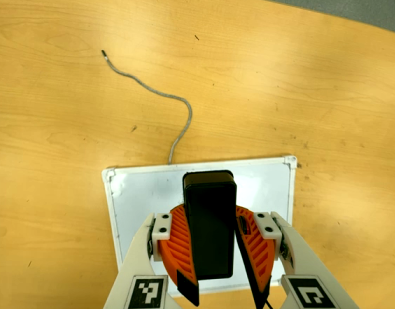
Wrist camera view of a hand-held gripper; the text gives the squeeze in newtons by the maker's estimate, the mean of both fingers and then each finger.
{"total": 9.7, "left": 9.9, "right": 9.4}